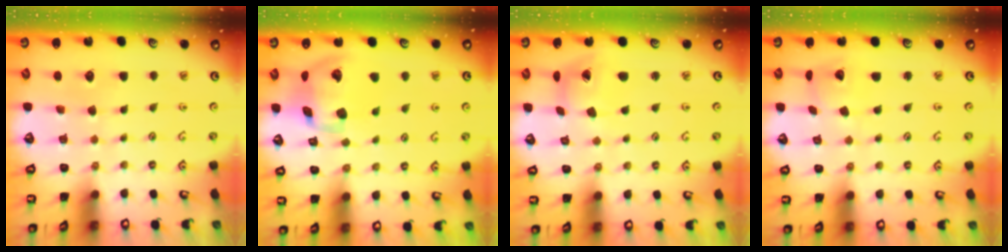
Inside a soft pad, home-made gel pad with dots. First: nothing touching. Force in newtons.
{"total": 14.6, "press": 14.4, "slide": 2.4}
{"total": 5.3, "press": 5.2, "slide": 0.6}
{"total": 3.3, "press": 3.2, "slide": 0.4}